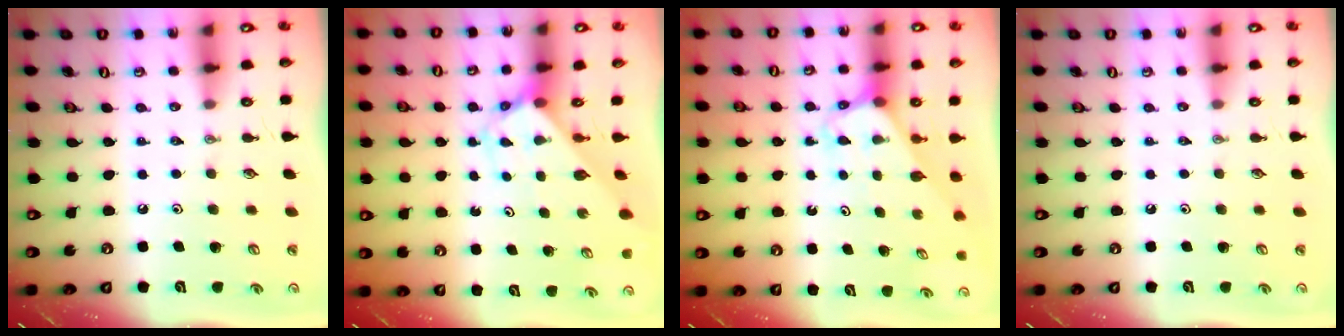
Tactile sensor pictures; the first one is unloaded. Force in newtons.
{"total": 2.9, "press": 2.9, "slide": 0.3}
{"total": 3.0, "press": 3.0, "slide": 0.2}
{"total": 0.0}